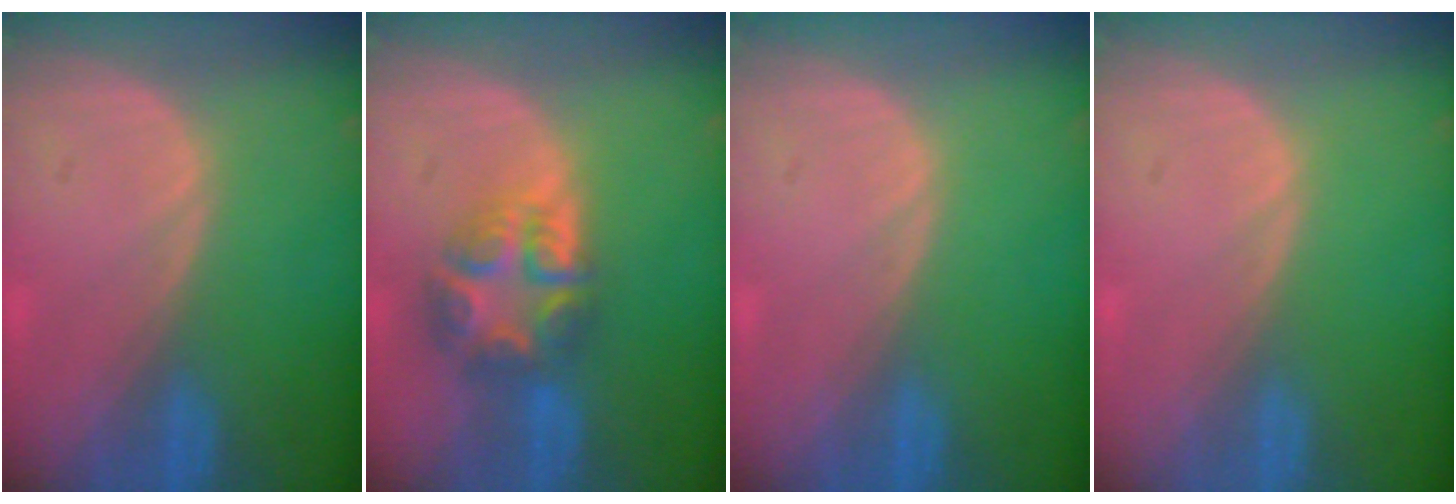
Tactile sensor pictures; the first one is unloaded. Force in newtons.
{"total": 7.6, "press": 6.6, "slide": 3.8}
{"total": 0.0}
{"total": 0.0}